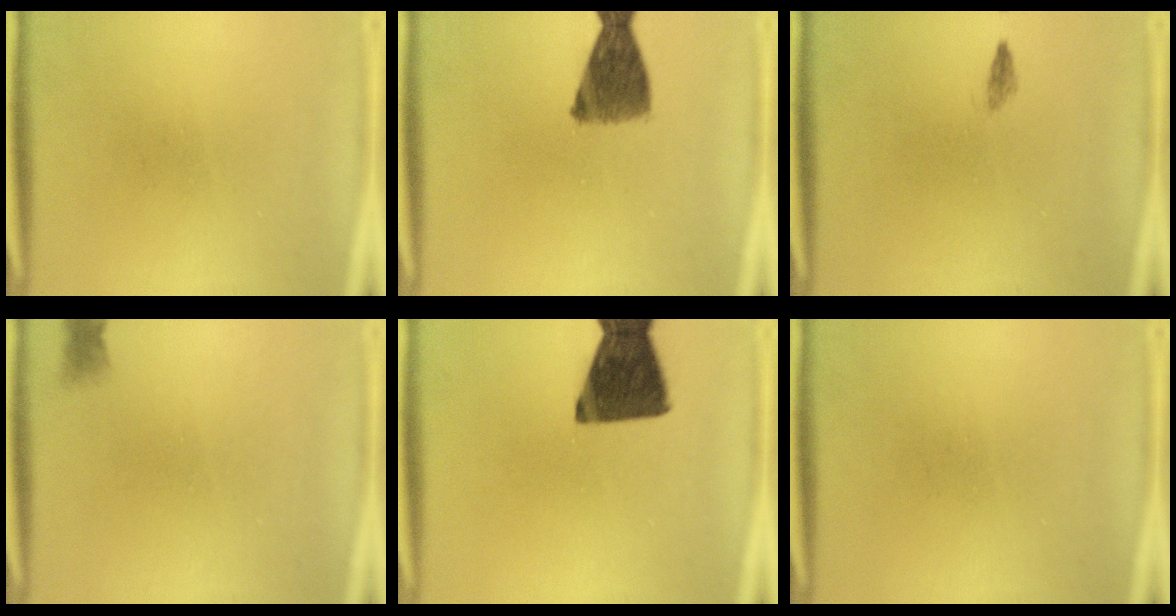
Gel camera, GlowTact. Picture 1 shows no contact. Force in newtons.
{"total": 8.1}
{"total": 0.8}
{"total": 1.2}
{"total": 14.3}
{"total": 0.0}